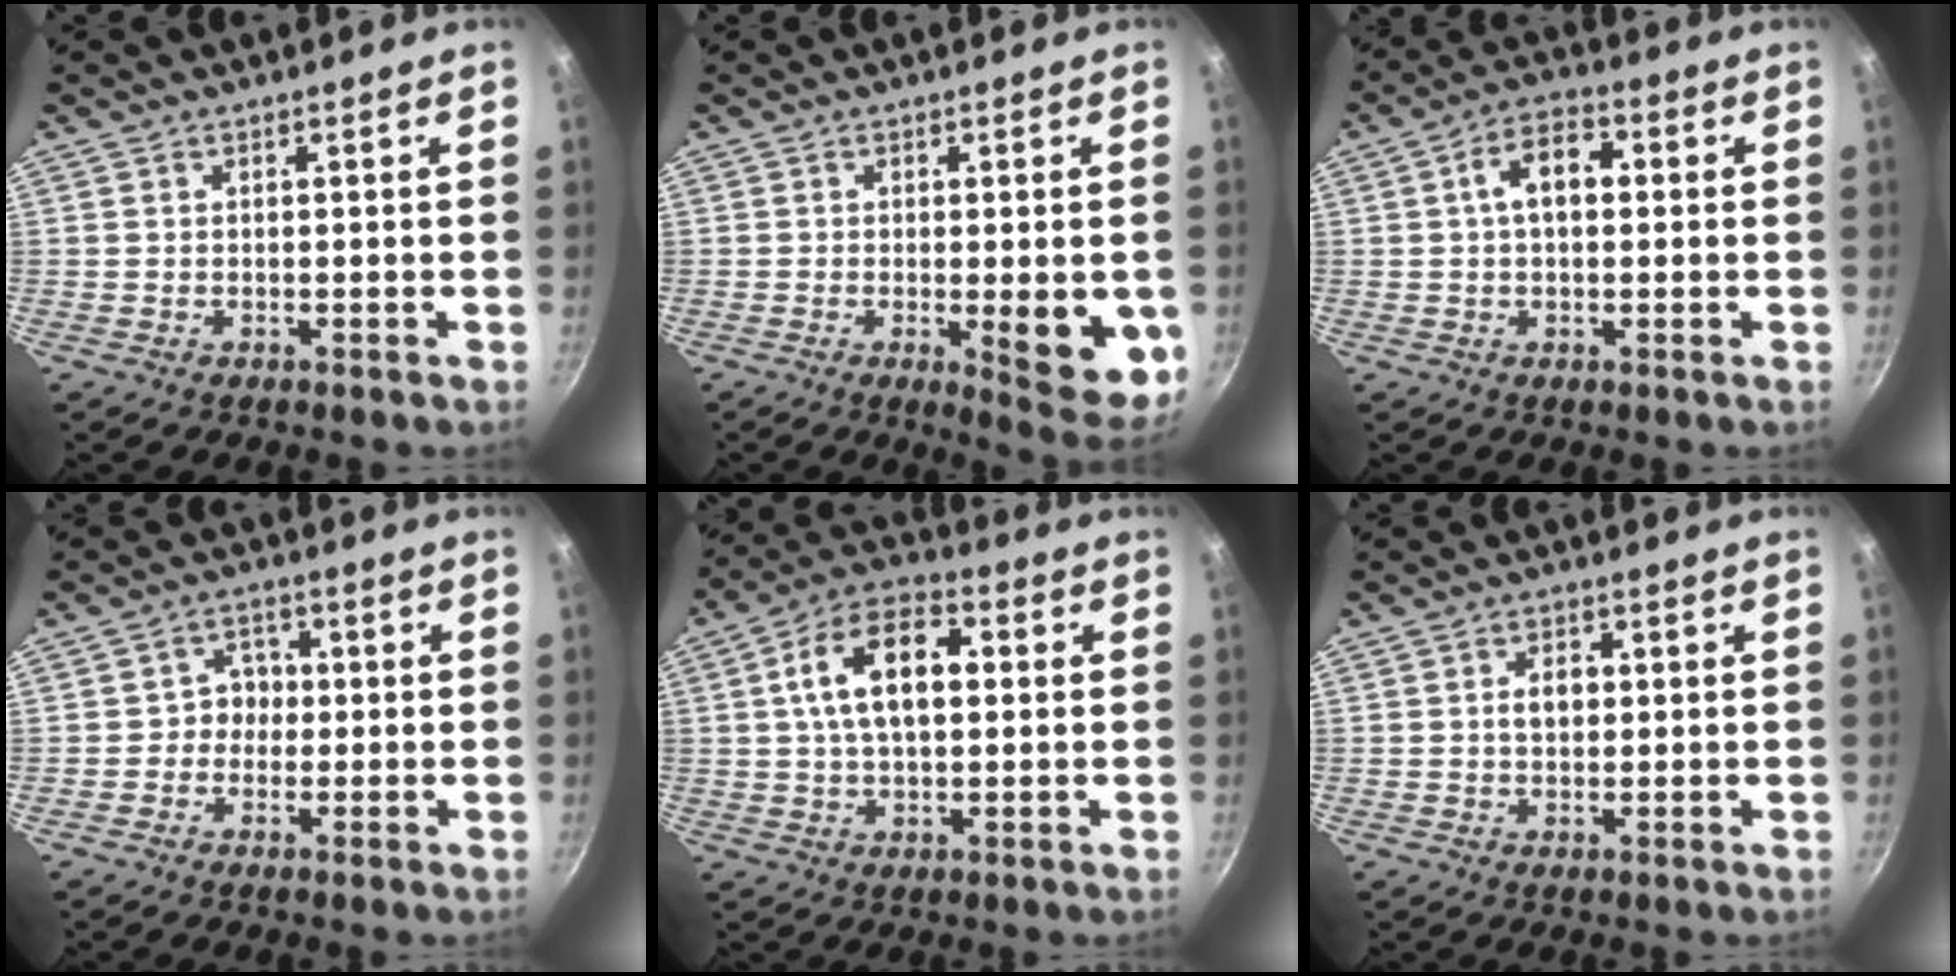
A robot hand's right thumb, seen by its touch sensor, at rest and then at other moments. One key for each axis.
{"total": 10.5, "fx": -2.2, "fy": 3.3, "fz": 9.7, "tx": -0.110, "ty": -0.019, "tz": -0.022}
{"total": 7.6, "fx": 1.1, "fy": 4.4, "fz": 6.0, "tx": -0.094, "ty": 0.023, "tz": 0.012}
{"total": 4.4, "fx": -0.3, "fy": 3.8, "fz": 2.0, "tx": 0.002, "ty": 0.013, "tz": -0.017}
{"total": 13.7, "fx": 2.2, "fy": 7.7, "fz": 11.1, "tx": -0.187, "ty": 0.024, "tz": 0.030}
{"total": 3.7, "fx": 0.4, "fy": 2.6, "fz": 2.7, "tx": -0.035, "ty": 0.006, "tz": 0.004}